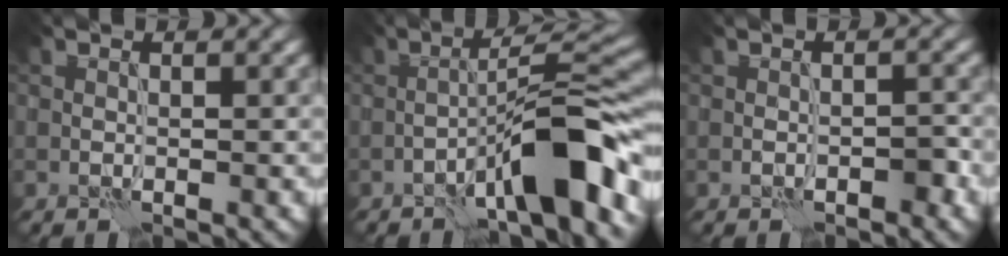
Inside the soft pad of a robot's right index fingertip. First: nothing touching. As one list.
[{"total": 8.7, "force": [-4.4, 1.5, 7.4], "torque": [-0.109, 0.030, -0.075]}, {"total": 1.2, "force": [-0.8, 0.5, 0.7], "torque": [-0.011, 0.006, -0.012]}]